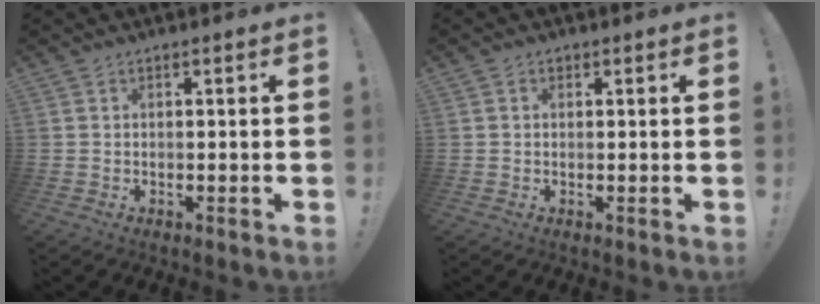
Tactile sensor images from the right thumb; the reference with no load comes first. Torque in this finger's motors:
{"motor_torque": [0.25, -0.37, -0.13, 0.09, 0.09]}